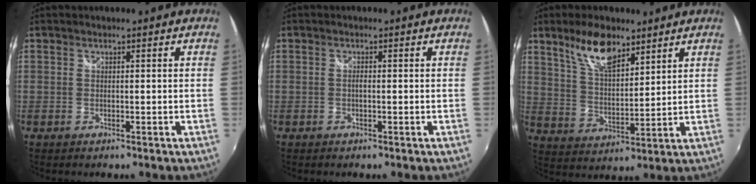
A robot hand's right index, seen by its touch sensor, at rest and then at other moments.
{"total": 0.7, "force": [-0.2, 0.3, 0.6], "torque": [-0.013, 0.002, -0.005]}
{"total": 10.2, "force": [6.9, 4.0, 6.4], "torque": [-0.116, 0.009, 0.134]}